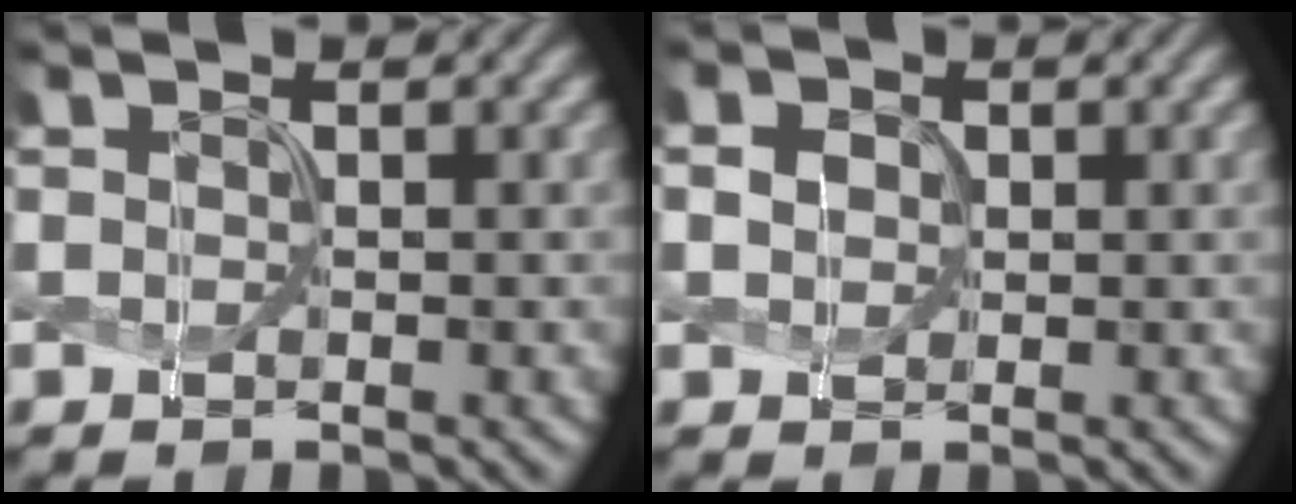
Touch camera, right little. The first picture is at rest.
{"total": 1.1, "force": [0.0, 1.0, 0.3], "torque": [-0.017, 0.005, 0.006]}